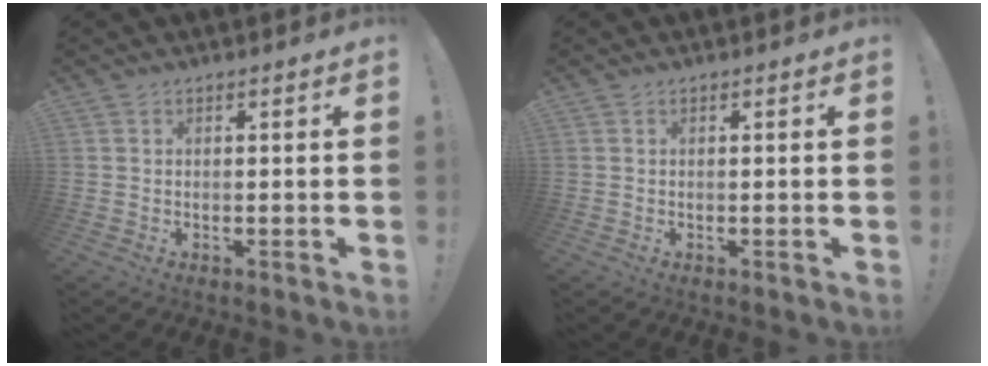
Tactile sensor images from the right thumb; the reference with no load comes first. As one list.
[{"total": 0.0}]